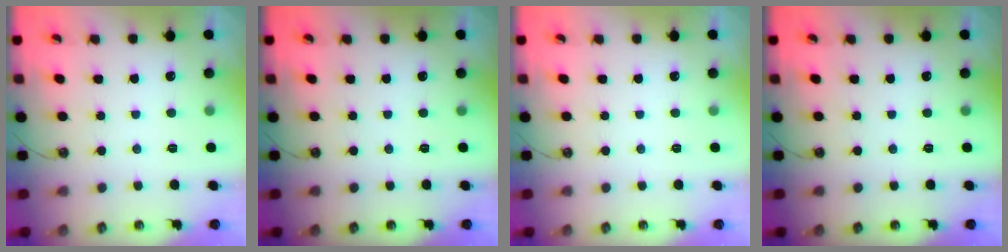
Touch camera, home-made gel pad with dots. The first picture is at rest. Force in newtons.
{"total": 0.0}
{"total": 0.0}
{"total": 0.0}